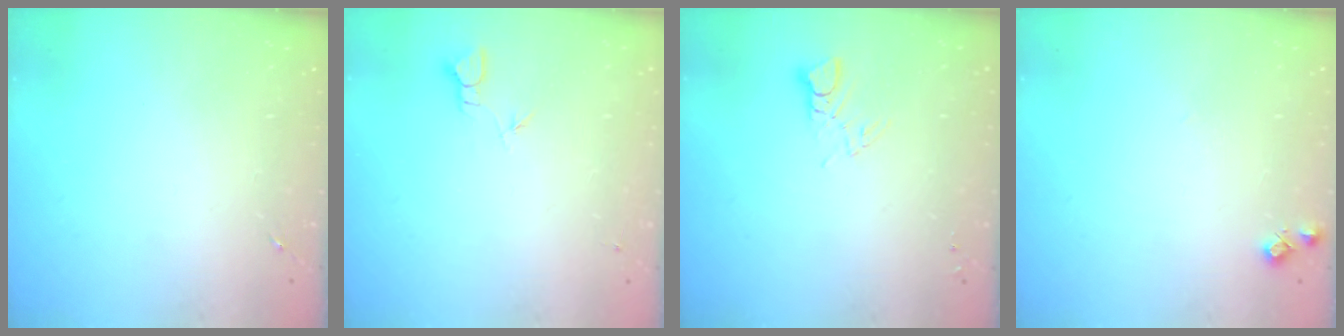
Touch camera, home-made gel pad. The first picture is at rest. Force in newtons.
{"total": 2.3, "press": 2.3, "slide": 0.1}
{"total": 3.8, "press": 3.8, "slide": 0.3}
{"total": 6.6, "press": 6.6, "slide": 0.6}